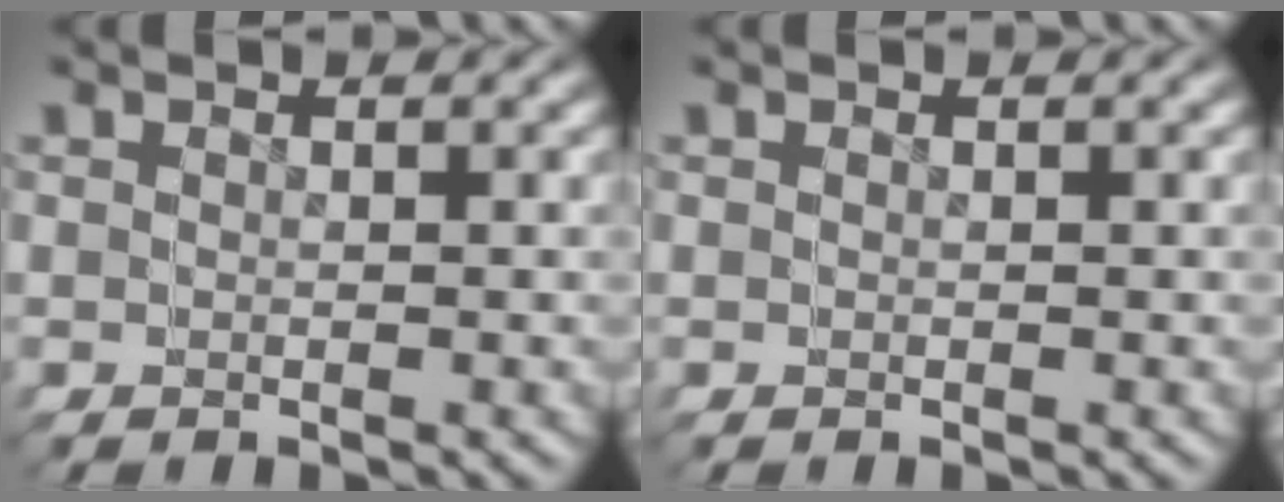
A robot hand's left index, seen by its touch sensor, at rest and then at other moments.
{"total": 0.0}